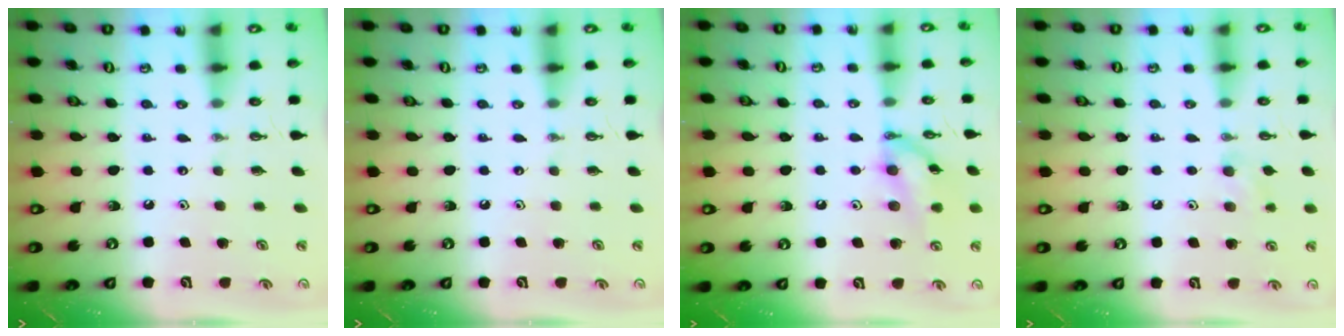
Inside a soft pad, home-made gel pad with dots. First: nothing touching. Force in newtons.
{"total": 0.0}
{"total": 12.0, "press": 12.0, "slide": 0.7}
{"total": 7.8, "press": 7.0, "slide": 3.5}